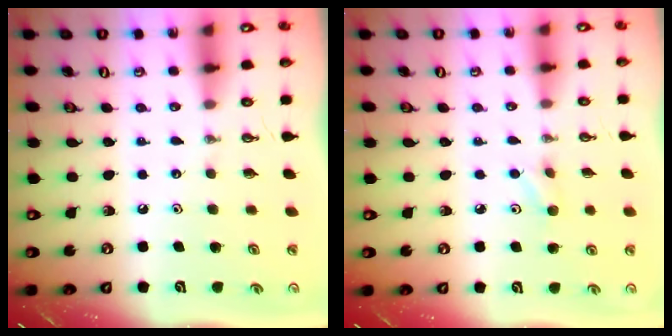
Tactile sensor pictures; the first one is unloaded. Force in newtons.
{"total": 4.2, "press": 4.1, "slide": 0.8}